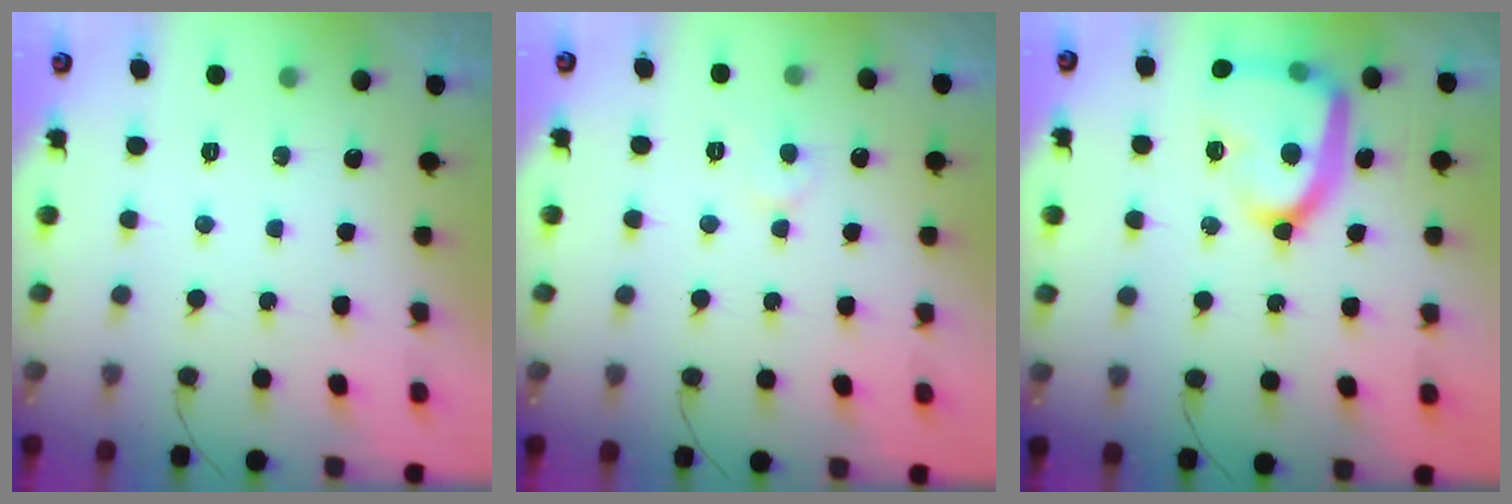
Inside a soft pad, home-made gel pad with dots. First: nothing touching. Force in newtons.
{"total": 5.1, "press": 5.0, "slide": 0.3}
{"total": 18.2, "press": 18.1, "slide": 1.2}